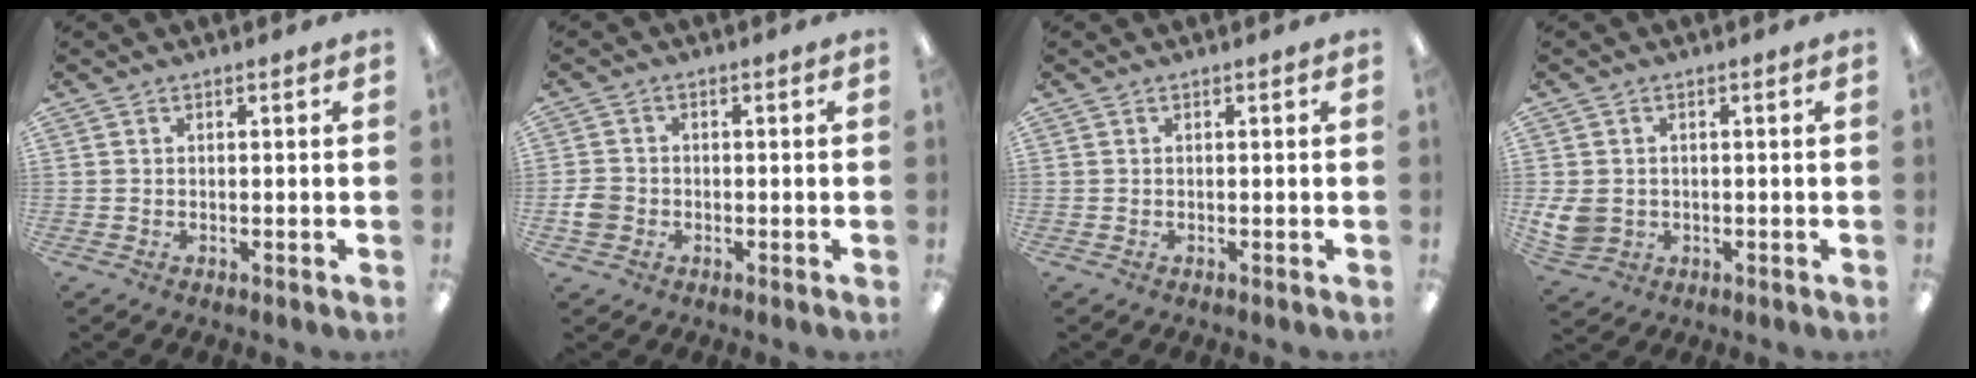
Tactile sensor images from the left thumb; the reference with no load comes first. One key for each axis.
{"total": 3.9, "fx": -1.2, "fy": 3.3, "fz": 1.7, "tx": -0.032, "ty": 0.008, "tz": -0.022}
{"total": 0.0}
{"total": 5.6, "fx": 0.1, "fy": 4.9, "fz": 2.6, "tx": -0.069, "ty": -0.002, "tz": 0.000}